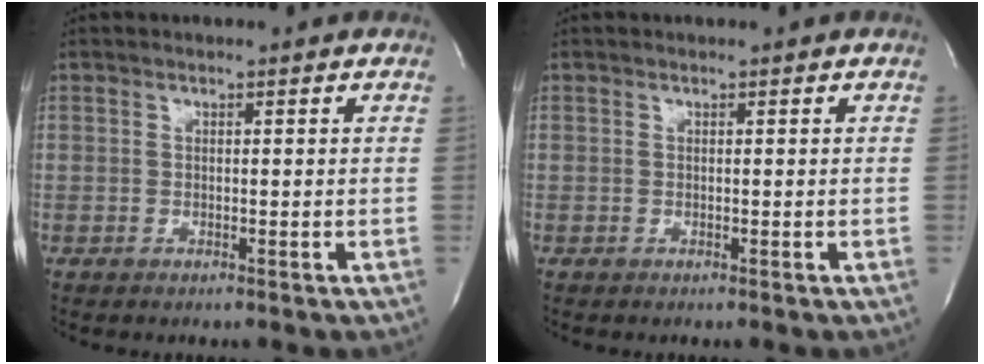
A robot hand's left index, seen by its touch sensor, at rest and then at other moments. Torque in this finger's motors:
{"motor_torque": [-0.14, 0.04, 0.03, 0.02]}